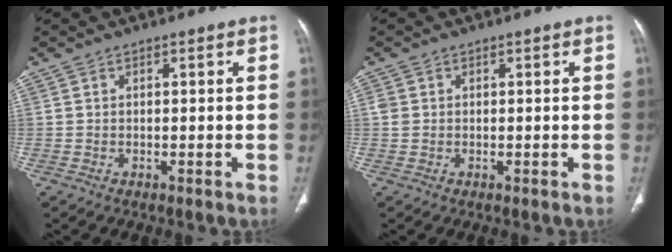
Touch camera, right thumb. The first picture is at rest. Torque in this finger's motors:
{"motor_torque": [0.36, 0.29, 0.50, 0.06, -0.03]}